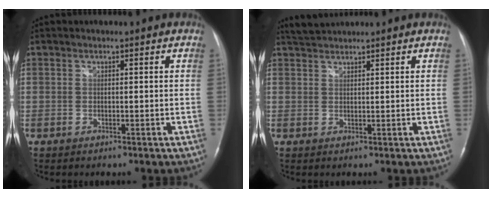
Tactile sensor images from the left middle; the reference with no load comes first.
{"total": 2.6, "force": [2.6, 0.0, 0.2], "torque": [-0.012, 0.013, 0.053]}